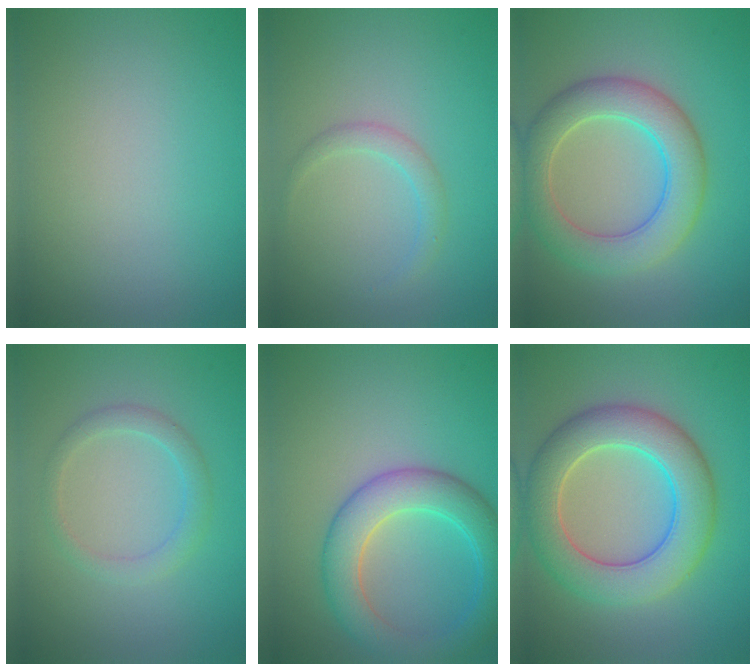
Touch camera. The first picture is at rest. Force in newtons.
{"total": 1.5, "press": 1.5, "slide": 0.1}
{"total": 6.4, "press": 6.4, "slide": 0.3}
{"total": 2.1, "press": 2.1, "slide": 0.1}
{"total": 6.0, "press": 6.0, "slide": 0.3}
{"total": 7.7, "press": 7.7, "slide": 0.4}